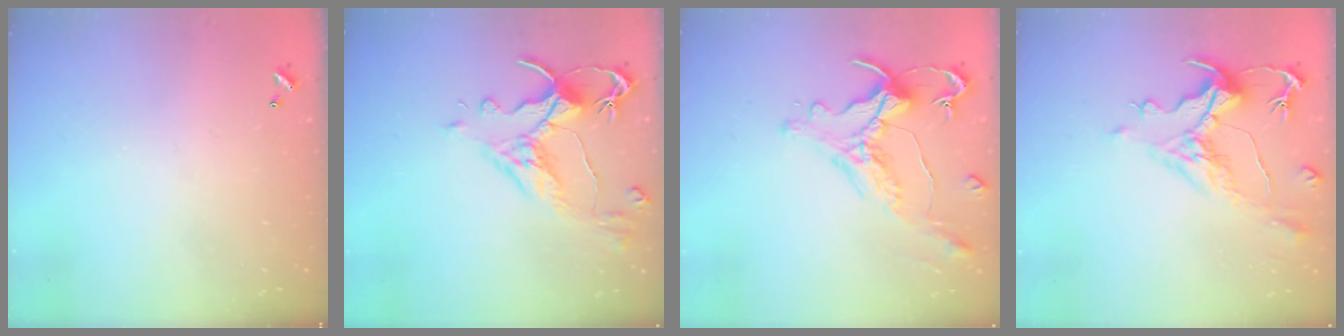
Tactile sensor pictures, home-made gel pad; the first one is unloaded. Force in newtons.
{"total": 6.2, "press": 6.0, "slide": 1.6}
{"total": 0.7, "press": 0.1, "slide": 0.7}
{"total": 1.4, "press": 0.2, "slide": 1.4}